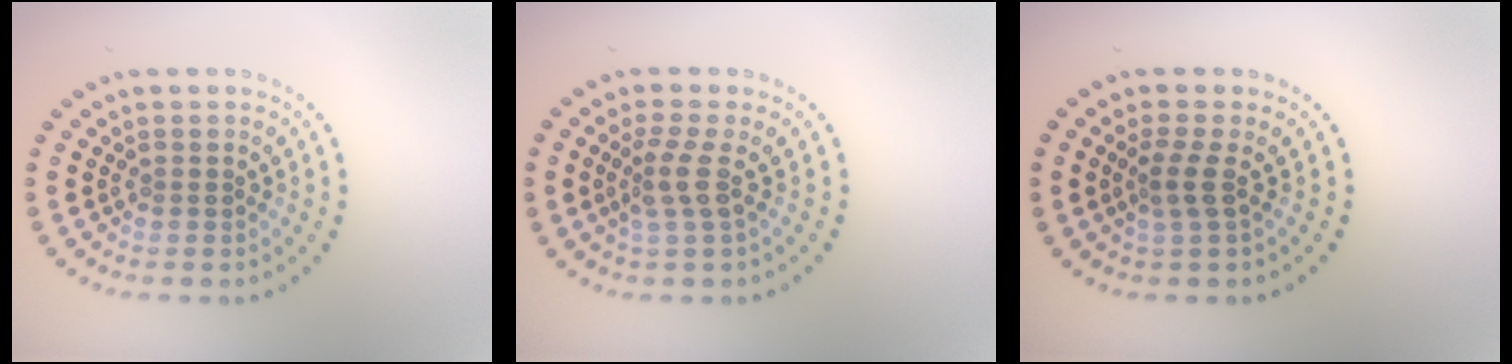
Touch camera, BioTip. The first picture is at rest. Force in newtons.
{"total": 2.3, "press": 1.6, "slide": 1.6}
{"total": 1.9, "press": 1.2, "slide": 1.4}